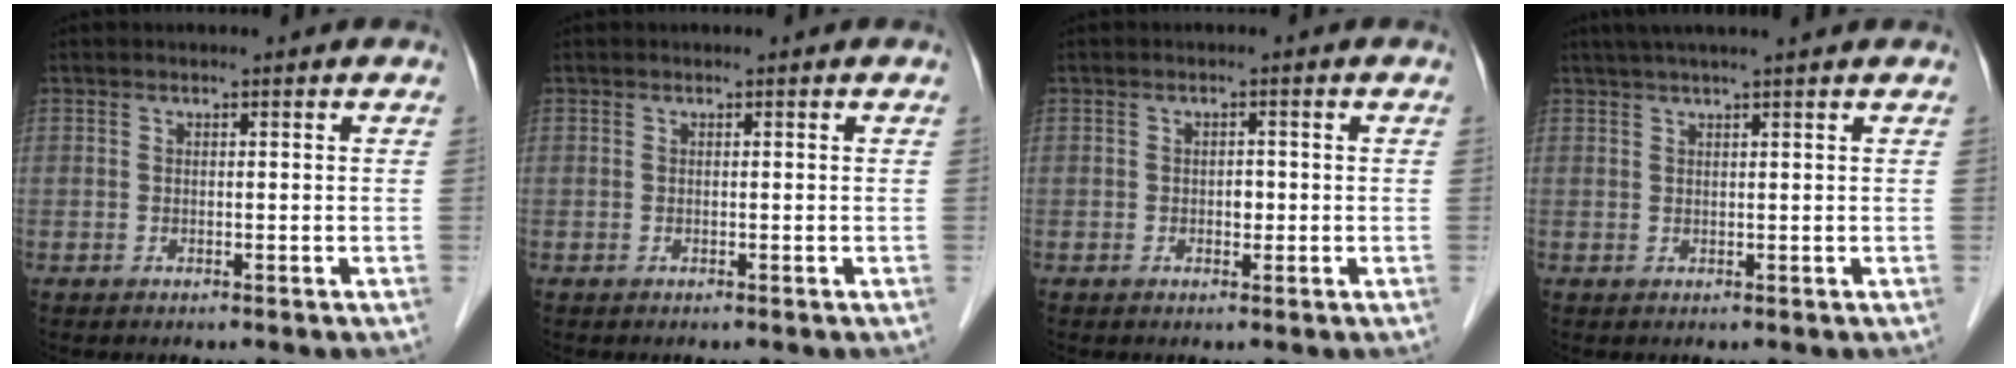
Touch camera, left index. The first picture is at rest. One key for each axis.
{"total": 0.0}
{"total": 1.4, "fx": -0.2, "fy": 0.9, "fz": 1.0, "tx": -0.014, "ty": 0.003, "tz": -0.002}
{"total": 6.8, "fx": 5.6, "fy": -0.7, "fz": 3.9, "tx": -0.057, "ty": 0.032, "tz": 0.079}